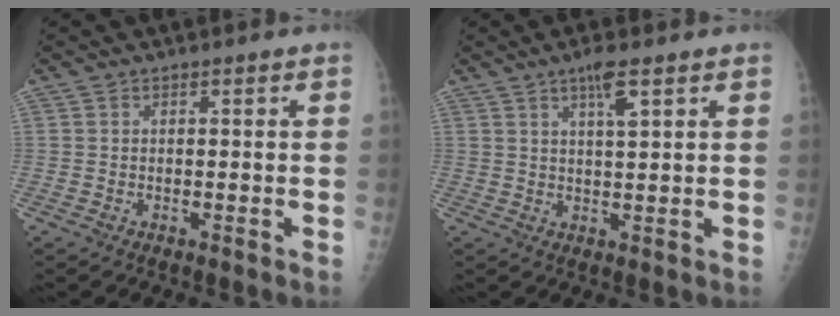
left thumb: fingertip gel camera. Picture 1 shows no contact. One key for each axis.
{"total": 4.5, "fx": 2.4, "fy": 0.6, "fz": 3.7, "tx": -0.064, "ty": -0.009, "tz": 0.043}